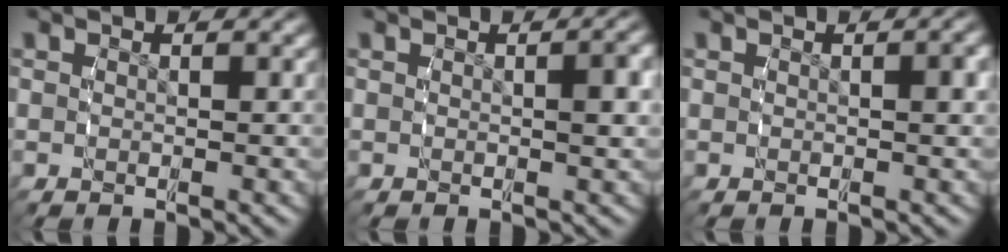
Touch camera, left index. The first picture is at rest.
{"total": 1.6, "force": [0.2, 0.1, 1.6], "torque": [-0.024, 0.004, 0.004]}
{"total": 0.9, "force": [0.1, 0.0, 0.9], "torque": [-0.012, 0.003, 0.003]}